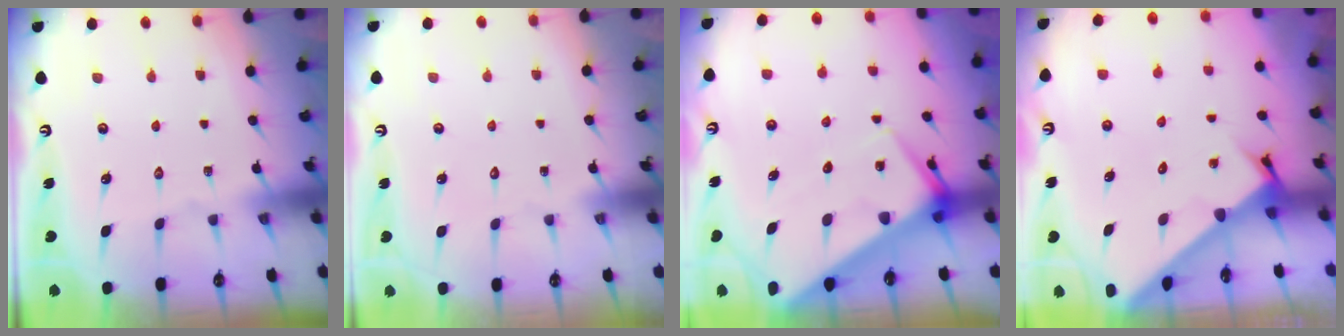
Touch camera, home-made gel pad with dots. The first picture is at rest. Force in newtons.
{"total": 1.7, "press": 1.7, "slide": 0.1}
{"total": 7.7, "press": 7.6, "slide": 0.7}
{"total": 2.8, "press": 2.8, "slide": 0.3}